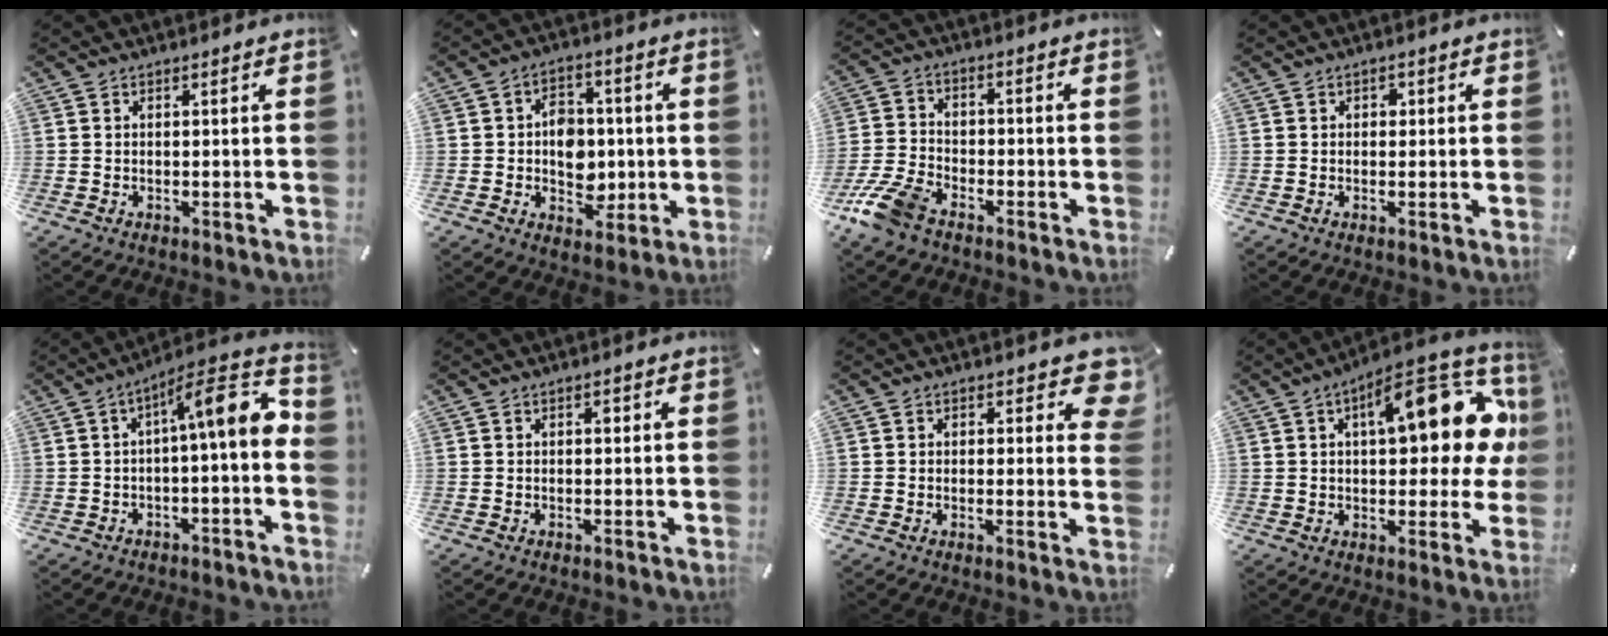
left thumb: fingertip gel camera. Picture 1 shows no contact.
{"total": 8.4, "force": [-0.7, 7.0, 4.7], "torque": [-0.059, 0.012, -0.008]}
{"total": 9.7, "force": [-6.7, 5.1, 4.9], "torque": [-0.114, 0.025, -0.129]}
{"total": 1.2, "force": [0.1, 1.1, 0.5], "torque": [-0.004, 0.003, -0.002]}
{"total": 11.1, "force": [1.5, 2.4, 10.7], "torque": [-0.173, -0.008, 0.020]}
{"total": 1.3, "force": [0.3, 0.8, 0.9], "torque": [-0.012, 0.003, 0.001]}
{"total": 5.5, "force": [2.7, 3.1, 3.7], "torque": [-0.022, -0.016, 0.040]}
{"total": 19.2, "force": [5.5, 8.7, 16.2], "torque": [-0.209, -0.028, 0.084]}